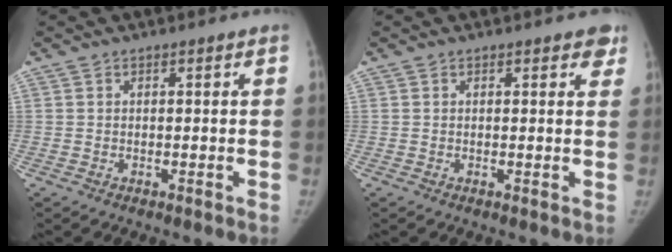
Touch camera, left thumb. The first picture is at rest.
{"total": 2.6, "force": [1.8, 1.3, 1.4], "torque": [0.009, -0.005, 0.014]}